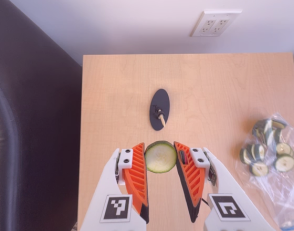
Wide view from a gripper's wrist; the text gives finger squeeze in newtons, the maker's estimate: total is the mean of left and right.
{"total": 8.8, "left": 9.2, "right": 8.4}